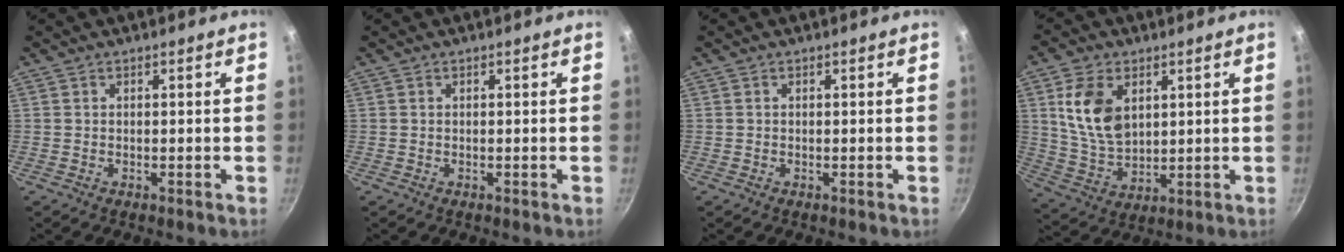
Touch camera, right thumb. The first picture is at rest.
{"total": 0.0}
{"total": 0.0}
{"total": 12.0, "force": [3.6, 8.0, 8.2], "torque": [-0.136, -0.024, 0.079]}